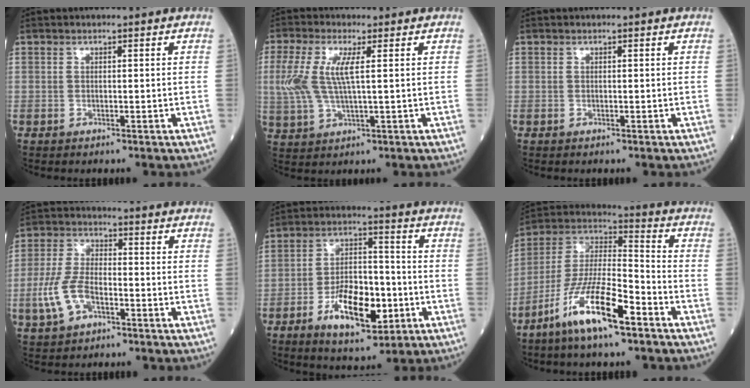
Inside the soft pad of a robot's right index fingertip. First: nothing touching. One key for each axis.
{"total": 7.6, "fx": 1.4, "fy": 2.0, "fz": 7.2, "tx": -0.182, "ty": 0.005, "tz": 0.030}
{"total": 0.0}
{"total": 7.8, "fx": -2.9, "fy": 3.9, "fz": 6.1, "tx": -0.145, "ty": 0.006, "tz": -0.056}
{"total": 11.7, "fx": -4.4, "fy": 5.0, "fz": 9.6, "tx": -0.175, "ty": 0.006, "tz": -0.070}
{"total": 14.1, "fx": -8.0, "fy": 2.3, "fz": 11.3, "tx": -0.228, "ty": -0.014, "tz": -0.154}